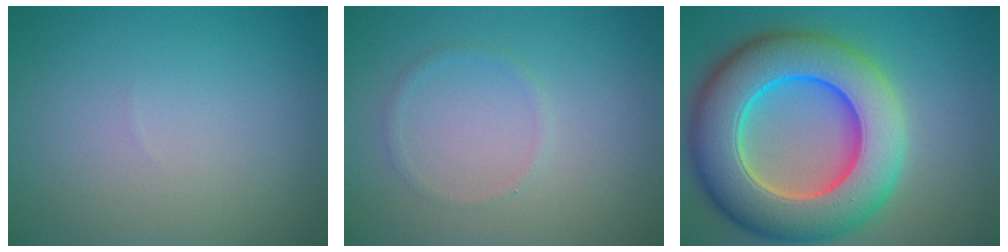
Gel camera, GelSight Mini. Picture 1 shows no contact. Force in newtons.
{"total": 0.7, "press": 0.7, "slide": 0.1}
{"total": 13.2, "press": 13.0, "slide": 2.1}